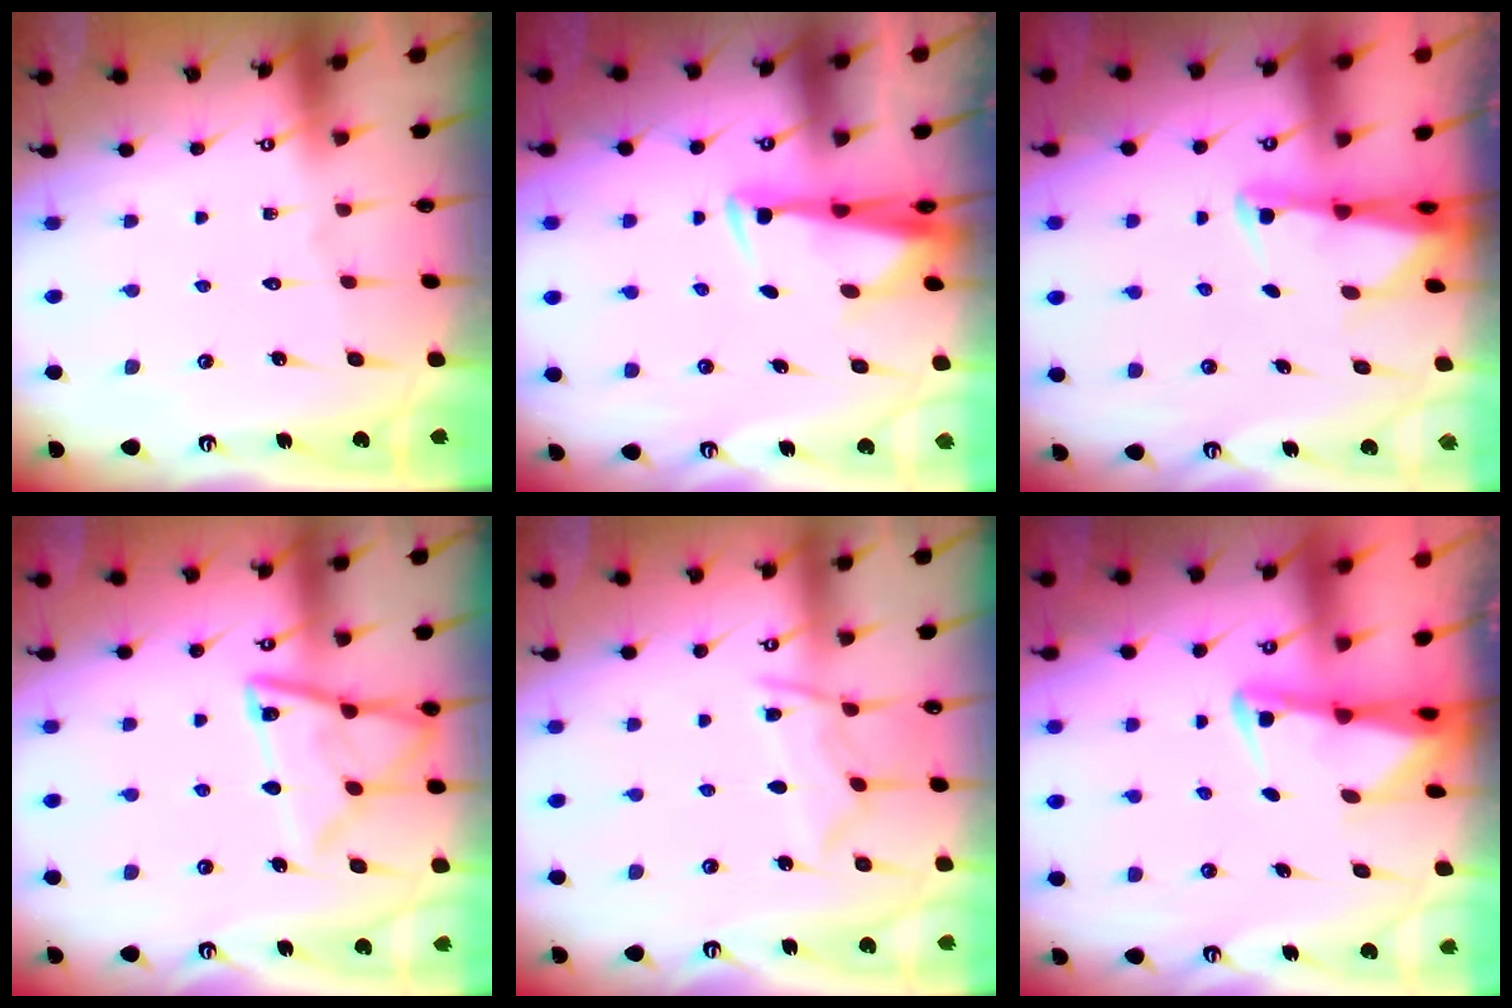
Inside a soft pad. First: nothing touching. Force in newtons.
{"total": 3.2, "press": 3.1, "slide": 0.8}
{"total": 2.6, "press": 2.6, "slide": 0.5}
{"total": 14.1, "press": 14.0, "slide": 1.2}
{"total": 9.0, "press": 9.0, "slide": 0.9}
{"total": 2.7, "press": 2.6, "slide": 0.6}